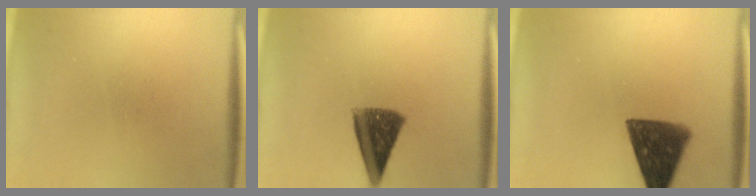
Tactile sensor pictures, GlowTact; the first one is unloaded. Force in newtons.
{"total": 9.2}
{"total": 12.2}